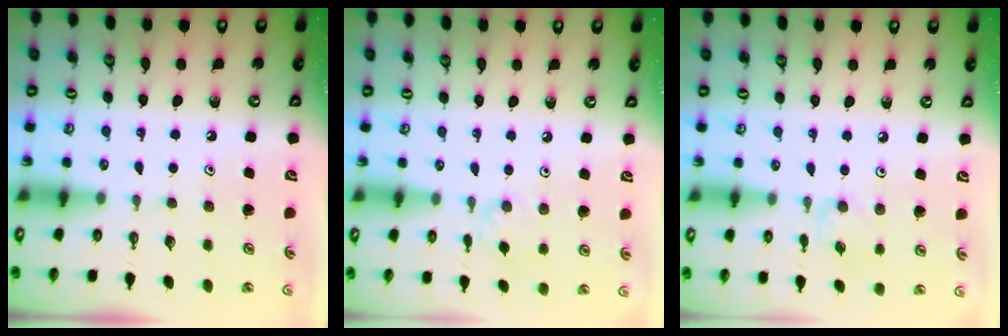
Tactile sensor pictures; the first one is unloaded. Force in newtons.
{"total": 1.4, "press": 1.4, "slide": 0.4}
{"total": 2.7, "press": 2.7, "slide": 0.4}